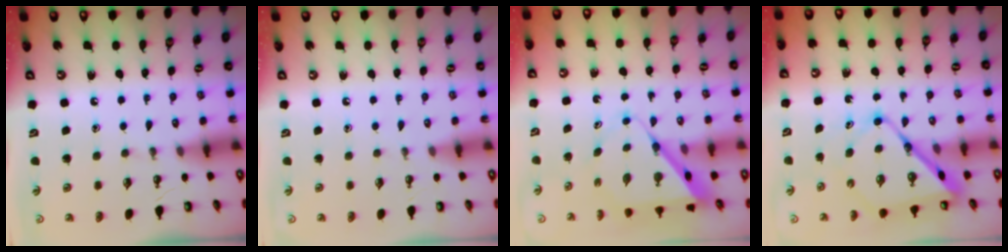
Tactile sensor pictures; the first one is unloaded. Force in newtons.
{"total": 0.0}
{"total": 8.9, "press": 8.9, "slide": 0.5}
{"total": 12.2, "press": 12.1, "slide": 1.2}